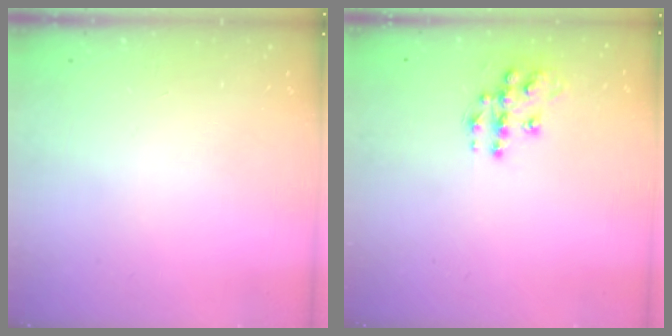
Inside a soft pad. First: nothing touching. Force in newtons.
{"total": 11.4, "press": 11.4, "slide": 0.8}